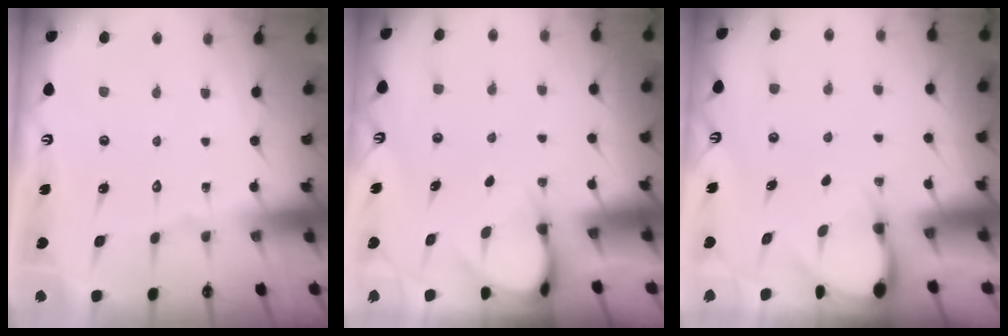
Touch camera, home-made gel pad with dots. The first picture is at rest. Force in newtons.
{"total": 4.0, "press": 3.9, "slide": 0.3}
{"total": 3.5, "press": 3.5, "slide": 0.2}